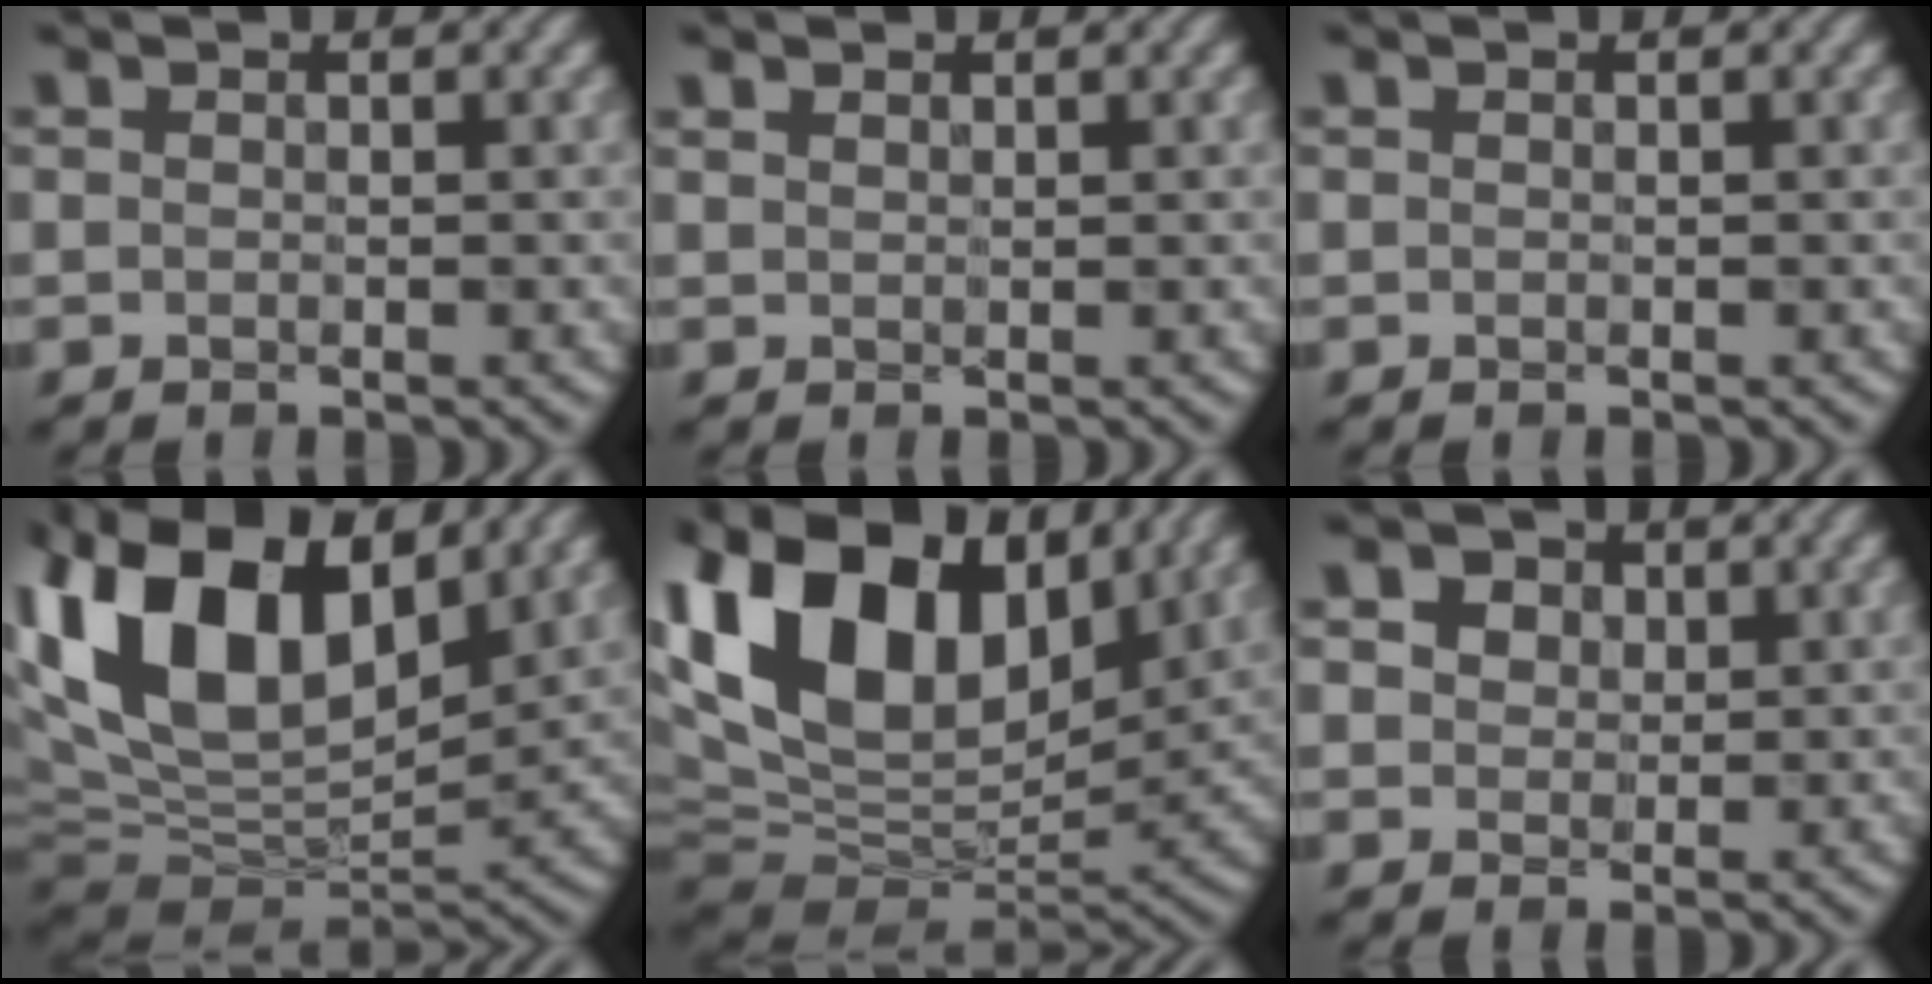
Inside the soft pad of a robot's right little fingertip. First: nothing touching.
{"total": 1.0, "force": [0.8, 0.5, 0.4], "torque": [-0.008, 0.003, 0.009]}
{"total": 0.0}
{"total": 16.3, "force": [5.4, 9.1, 12.4], "torque": [-0.249, 0.028, 0.091]}
{"total": 16.0, "force": [6.2, 10.0, 10.9], "torque": [-0.238, 0.036, 0.106]}
{"total": 5.8, "force": [2.9, 4.0, 2.9], "torque": [-0.078, 0.010, 0.039]}